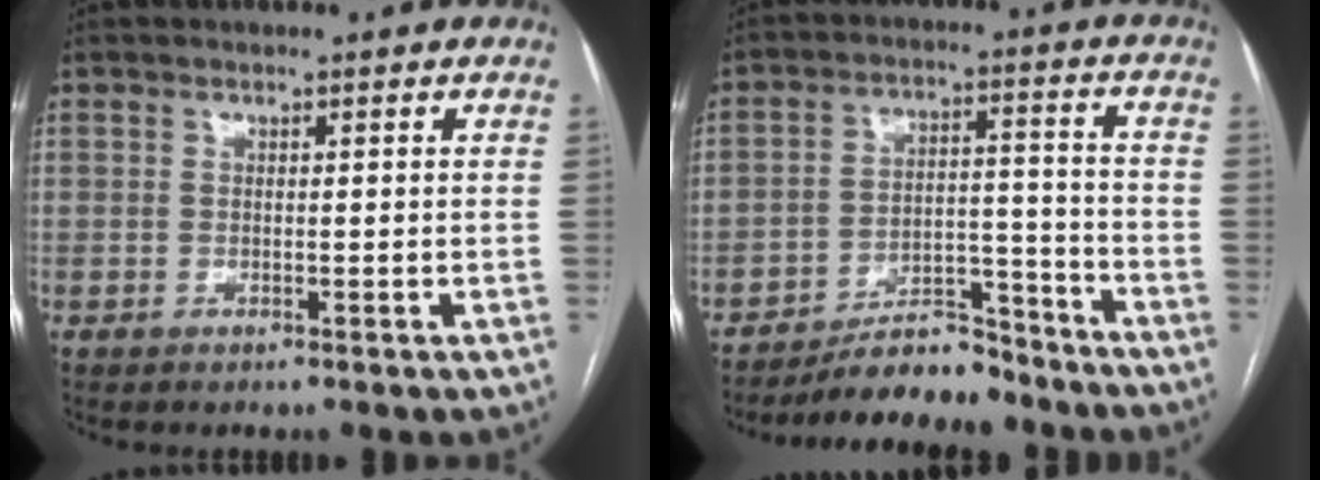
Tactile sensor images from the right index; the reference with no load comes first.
{"total": 9.6, "force": [-8.8, 2.5, 2.9], "torque": [-0.038, 0.026, -0.147]}